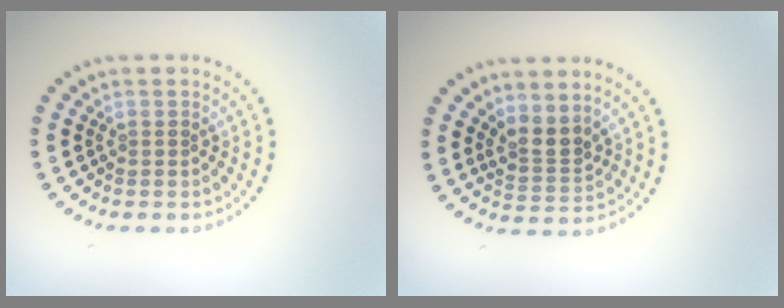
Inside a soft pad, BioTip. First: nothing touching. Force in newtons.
{"total": 2.6, "press": 2.0, "slide": 1.6}